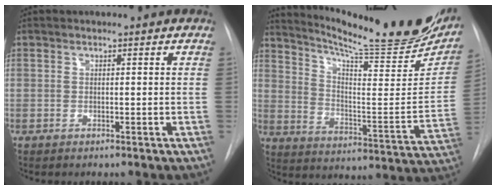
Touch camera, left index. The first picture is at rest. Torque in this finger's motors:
{"motor_torque": [0.79, -1.35, 0.20, 0.02]}